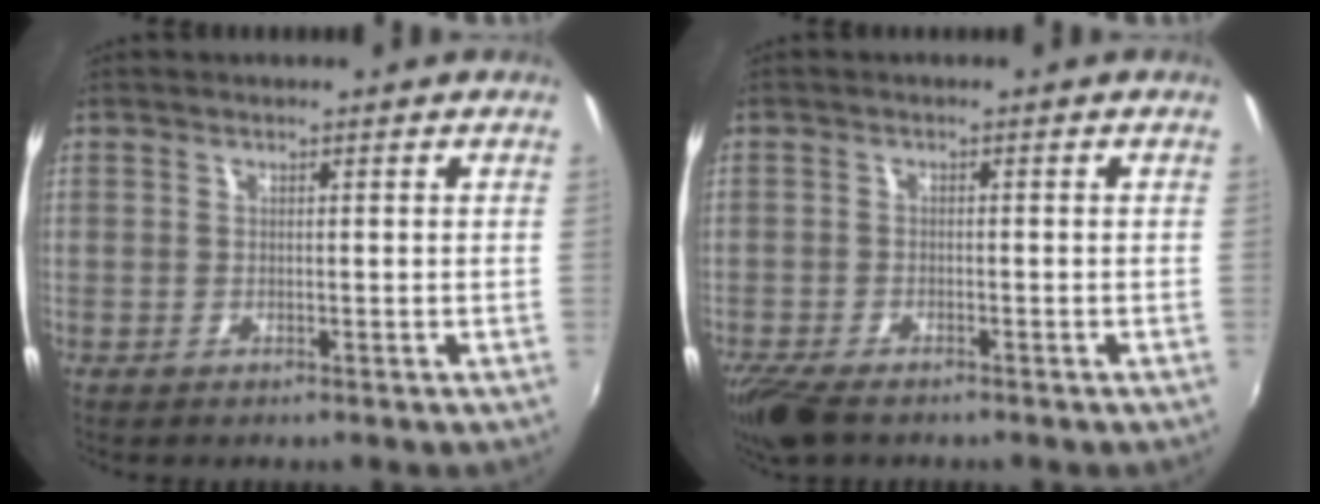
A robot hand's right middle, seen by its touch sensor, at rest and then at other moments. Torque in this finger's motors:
{"motor_torque": [0.28, -0.28, 0.20, 0.10]}